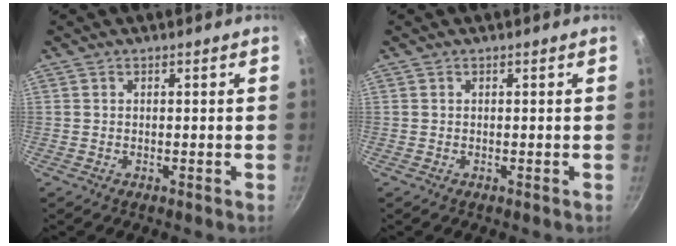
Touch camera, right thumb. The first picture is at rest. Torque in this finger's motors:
{"motor_torque": [-0.01, 0.01, -0.17, 0.20, 0.00]}